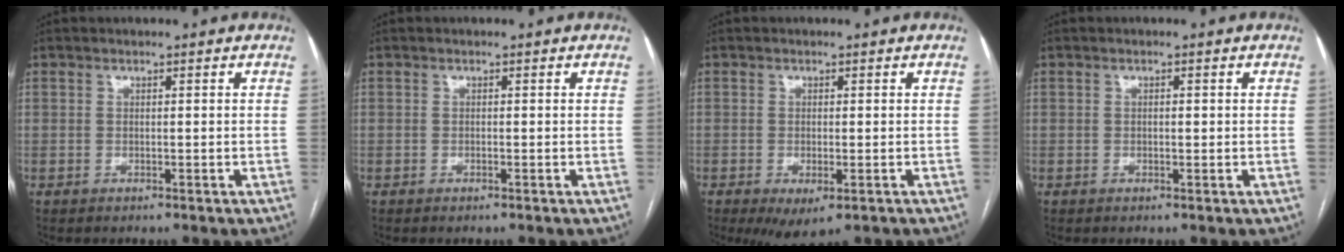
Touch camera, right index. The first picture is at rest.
{"total": 0.0}
{"total": 5.1, "force": [-2.7, 1.8, 3.8], "torque": [-0.055, -0.012, -0.035]}
{"total": 0.9, "force": [0.0, 0.4, 0.8], "torque": [-0.014, 0.001, 0.001]}